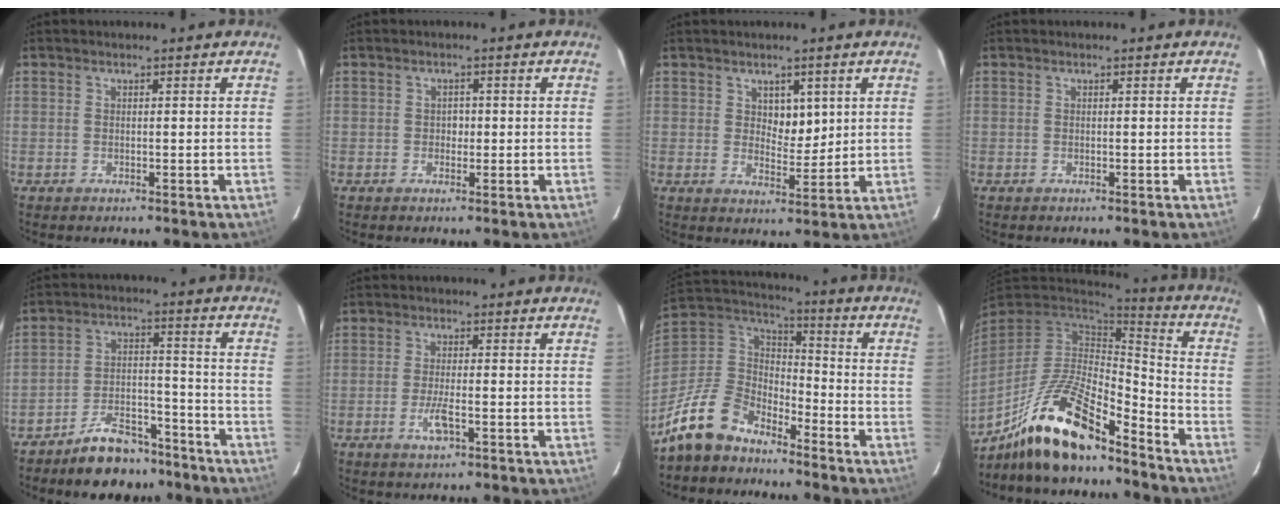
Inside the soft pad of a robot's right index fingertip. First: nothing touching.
{"total": 1.3, "force": [-0.1, 1.0, 0.8], "torque": [-0.010, 0.003, -0.002]}
{"total": 4.1, "force": [1.7, 2.4, 3.0], "torque": [-0.042, -0.003, 0.032]}
{"total": 0.0}
{"total": 9.8, "force": [-7.9, 3.9, 4.3], "torque": [-0.076, 0.012, -0.135]}
{"total": 3.3, "force": [-1.3, 0.6, 3.0], "torque": [-0.062, -0.003, -0.024]}
{"total": 11.1, "force": [-9.1, 5.4, 3.4], "torque": [-0.084, 0.035, -0.184]}
{"total": 17.6, "force": [-12.7, 4.2, 11.5], "torque": [-0.213, 0.007, -0.228]}